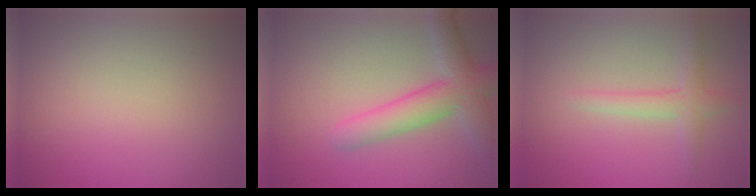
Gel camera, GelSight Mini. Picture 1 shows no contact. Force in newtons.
{"total": 5.4, "press": 5.4, "slide": 0.1}
{"total": 2.2, "press": 2.2, "slide": 0.0}